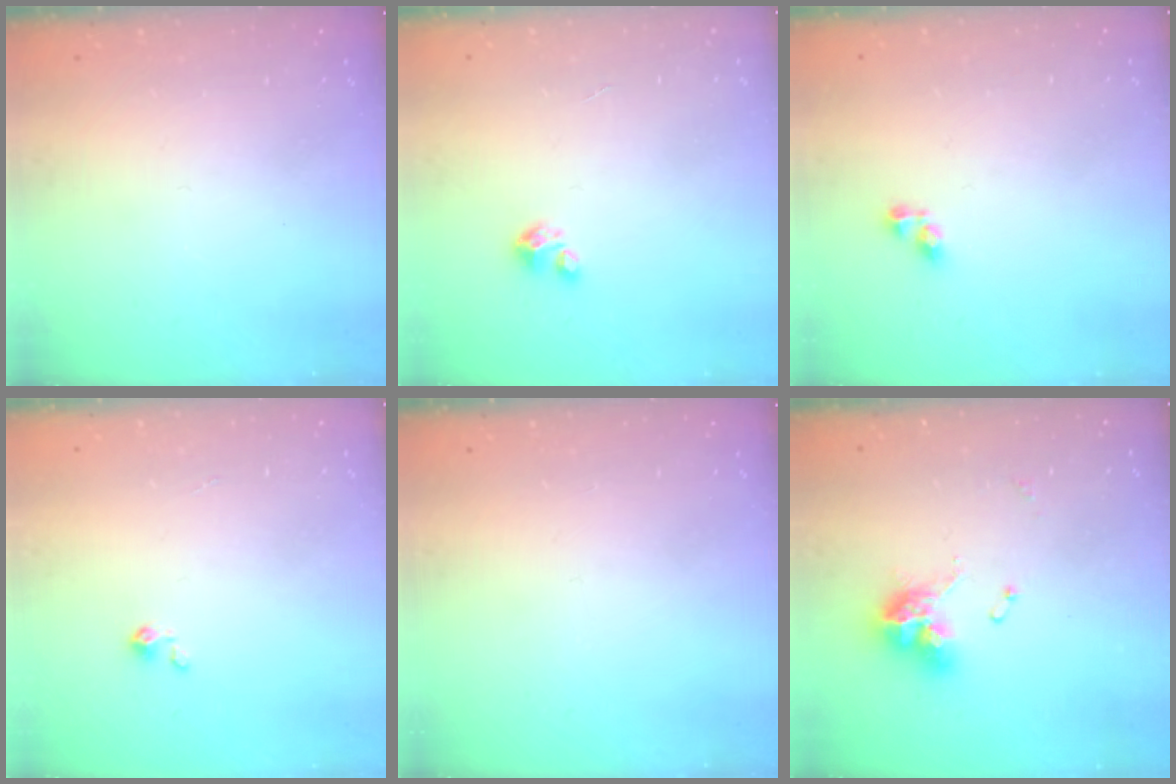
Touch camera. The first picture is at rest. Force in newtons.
{"total": 1.7, "press": 1.7, "slide": 0.1}
{"total": 4.2, "press": 4.1, "slide": 0.6}
{"total": 2.3, "press": 2.2, "slide": 0.3}
{"total": 0.0}
{"total": 11.3, "press": 11.2, "slide": 1.0}